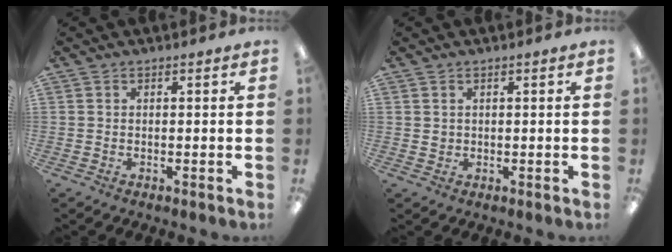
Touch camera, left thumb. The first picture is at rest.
{"total": 1.0, "force": [0.4, 0.8, 0.3], "torque": [-0.006, 0.004, 0.007]}